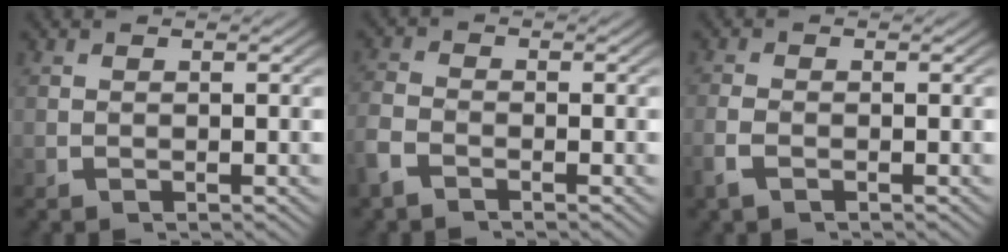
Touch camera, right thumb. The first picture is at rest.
{"total": 2.4, "force": [-1.3, 1.6, 1.2], "torque": [-0.040, -0.004, -0.029]}
{"total": 1.3, "force": [-0.7, 0.6, 0.9], "torque": [-0.033, -0.001, -0.015]}